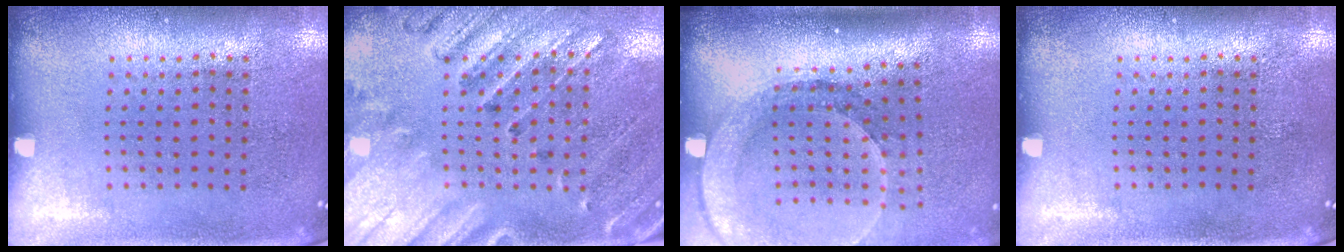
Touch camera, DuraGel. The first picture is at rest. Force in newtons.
{"total": 2.6, "press": 2.2, "slide": 1.3}
{"total": 2.6, "press": 2.0, "slide": 1.6}
{"total": 0.0}